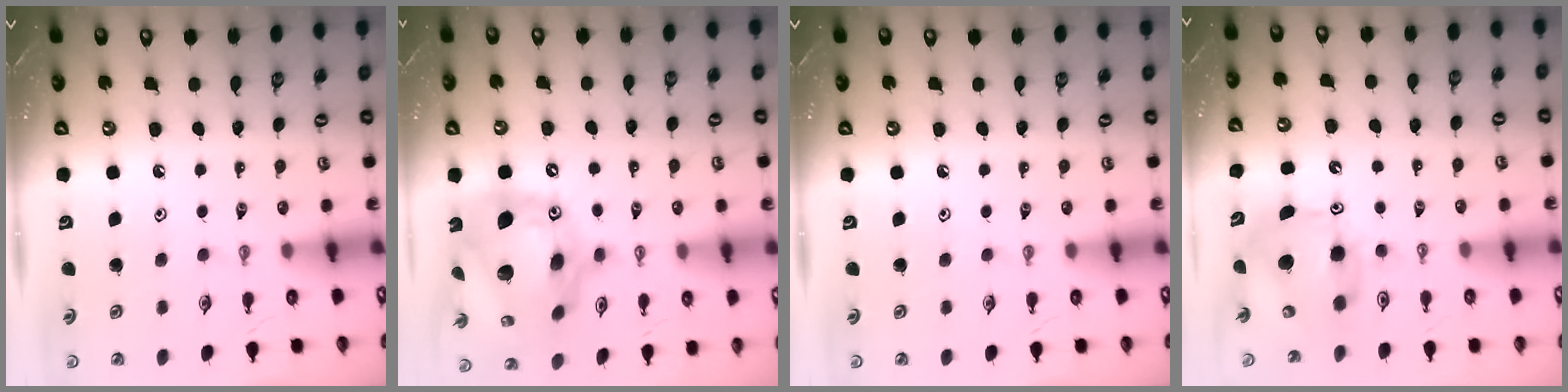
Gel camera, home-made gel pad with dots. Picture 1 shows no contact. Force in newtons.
{"total": 24.0, "press": 23.8, "slide": 2.6}
{"total": 0.0}
{"total": 8.4, "press": 8.3, "slide": 0.2}